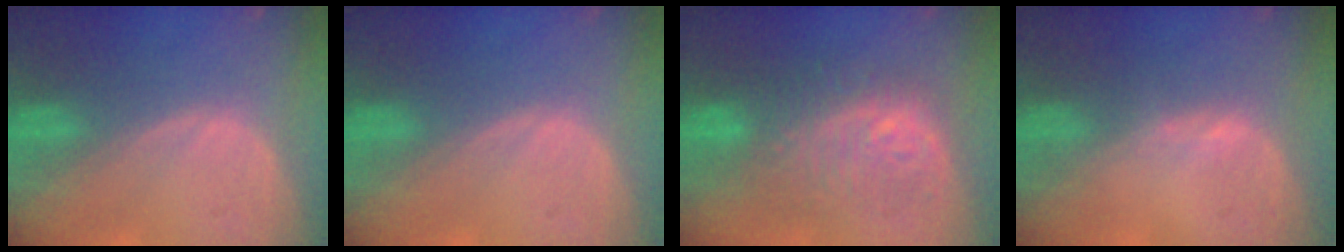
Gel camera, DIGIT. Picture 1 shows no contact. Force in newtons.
{"total": 0.0}
{"total": 9.7, "press": 9.6, "slide": 0.9}
{"total": 0.6, "press": 0.5, "slide": 0.4}